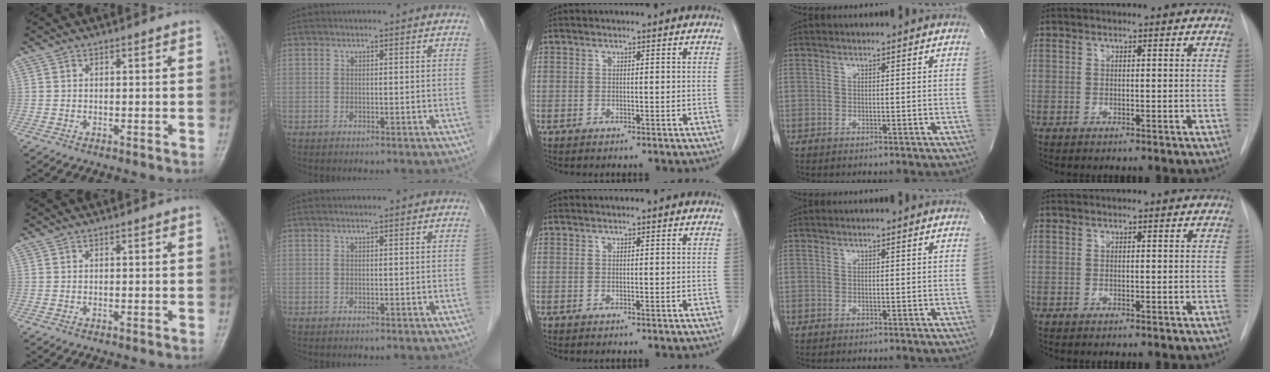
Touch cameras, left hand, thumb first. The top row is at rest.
{}